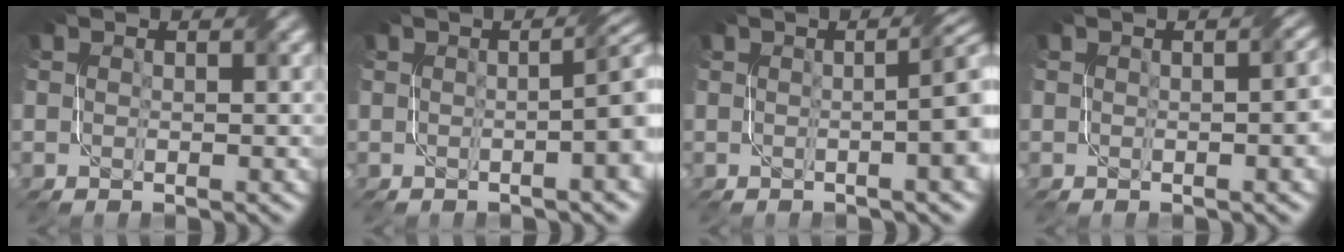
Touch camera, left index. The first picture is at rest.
{"total": 6.1, "force": [-0.1, 2.0, 5.7], "torque": [-0.037, 0.018, -0.007]}
{"total": 7.4, "force": [0.2, 2.5, 6.9], "torque": [-0.042, 0.023, -0.008]}
{"total": 2.5, "force": [-0.1, 0.7, 2.4], "torque": [-0.019, 0.008, -0.002]}